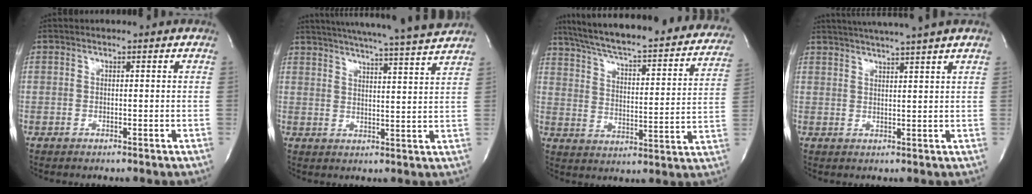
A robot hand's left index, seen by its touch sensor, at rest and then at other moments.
{"total": 19.1, "force": [17.5, -1.5, 7.4], "torque": [-0.129, -0.033, 0.232]}
{"total": 32.1, "force": [27.9, 5.6, 14.7], "torque": [-0.239, -0.046, 0.354]}
{"total": 10.4, "force": [9.1, -1.4, 4.8], "torque": [-0.081, 0.014, 0.121]}